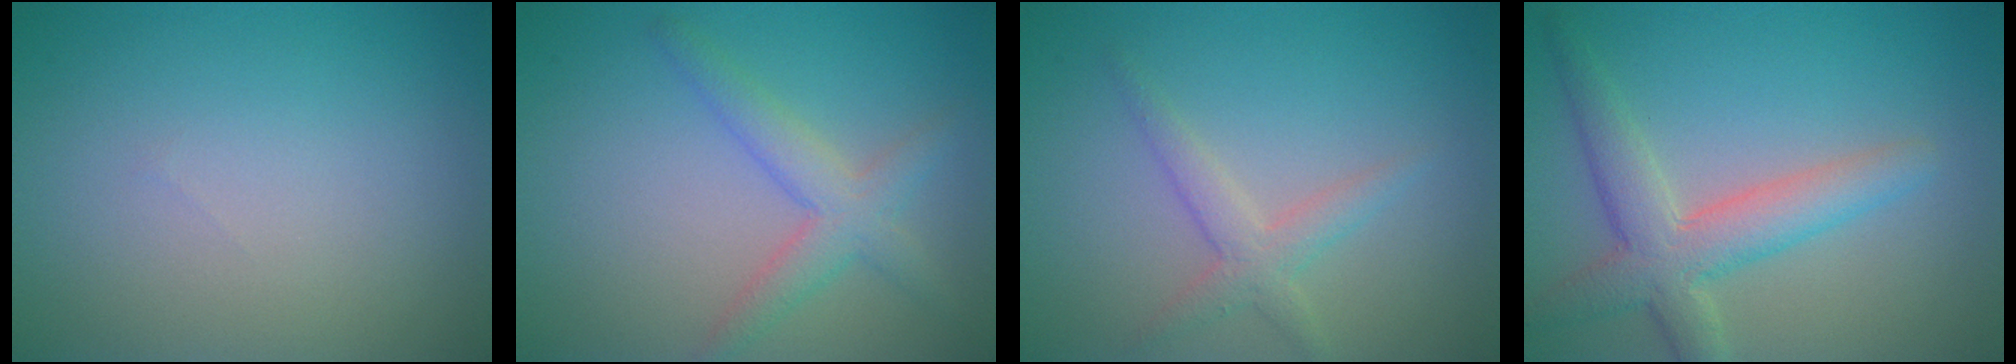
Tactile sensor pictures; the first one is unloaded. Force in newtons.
{"total": 3.2, "press": 3.2, "slide": 0.1}
{"total": 2.3, "press": 2.3, "slide": 0.1}
{"total": 4.8, "press": 4.8, "slide": 0.3}